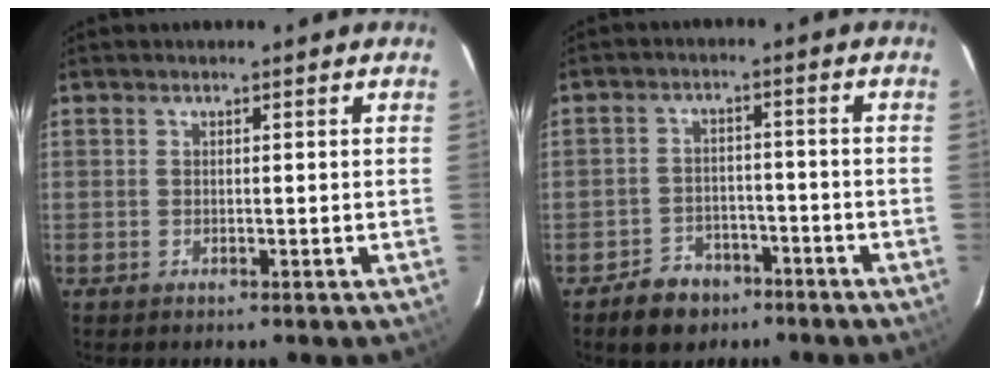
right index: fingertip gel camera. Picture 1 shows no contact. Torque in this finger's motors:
{"motor_torque": [-0.78, -0.54, -0.54, -0.21]}